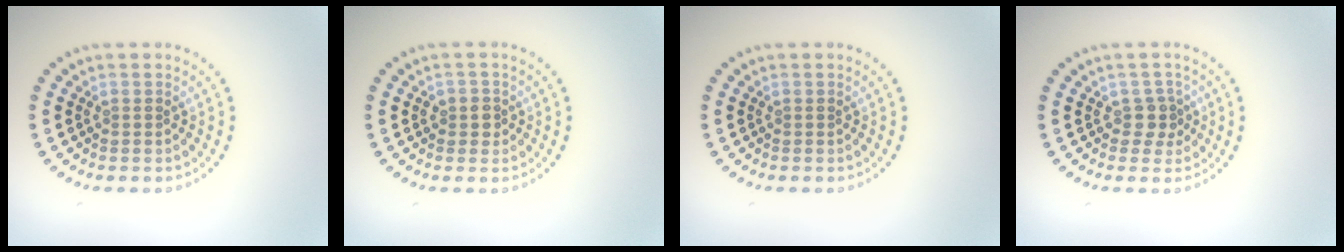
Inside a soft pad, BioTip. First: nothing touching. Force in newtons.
{"total": 1.5, "press": 1.3, "slide": 0.8}
{"total": 0.0}
{"total": 1.9, "press": 1.5, "slide": 1.1}